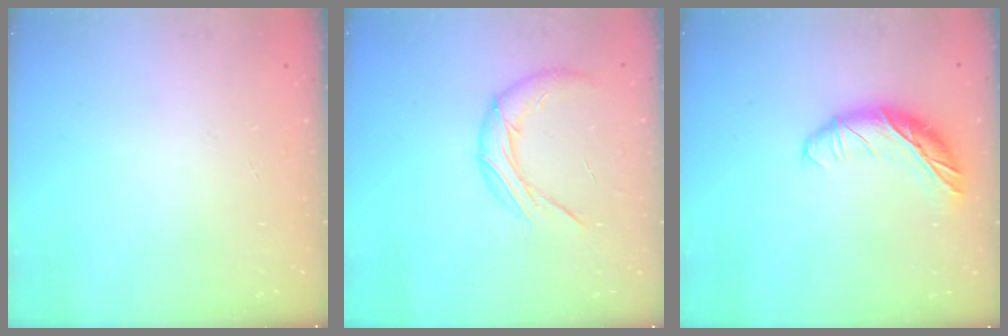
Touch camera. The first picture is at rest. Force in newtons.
{"total": 11.6, "press": 11.5, "slide": 1.5}
{"total": 14.5, "press": 14.5, "slide": 0.6}